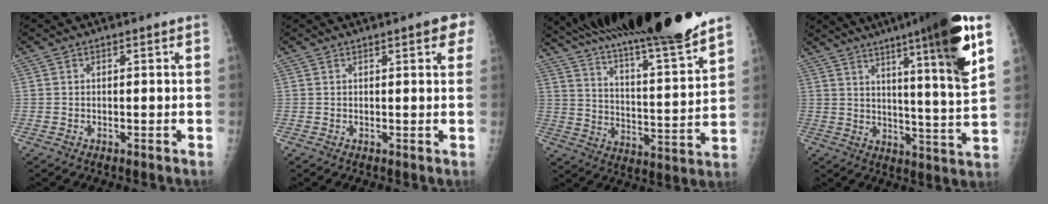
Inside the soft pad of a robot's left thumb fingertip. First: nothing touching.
{"total": 4.2, "force": [2.1, 1.2, 3.5], "torque": [-0.026, -0.001, 0.019]}
{"total": 26.4, "force": [21.9, 2.9, 14.4], "torque": [-0.219, -0.106, 0.337]}
{"total": 19.8, "force": [10.0, 1.6, 17.0], "torque": [-0.221, -0.042, 0.140]}